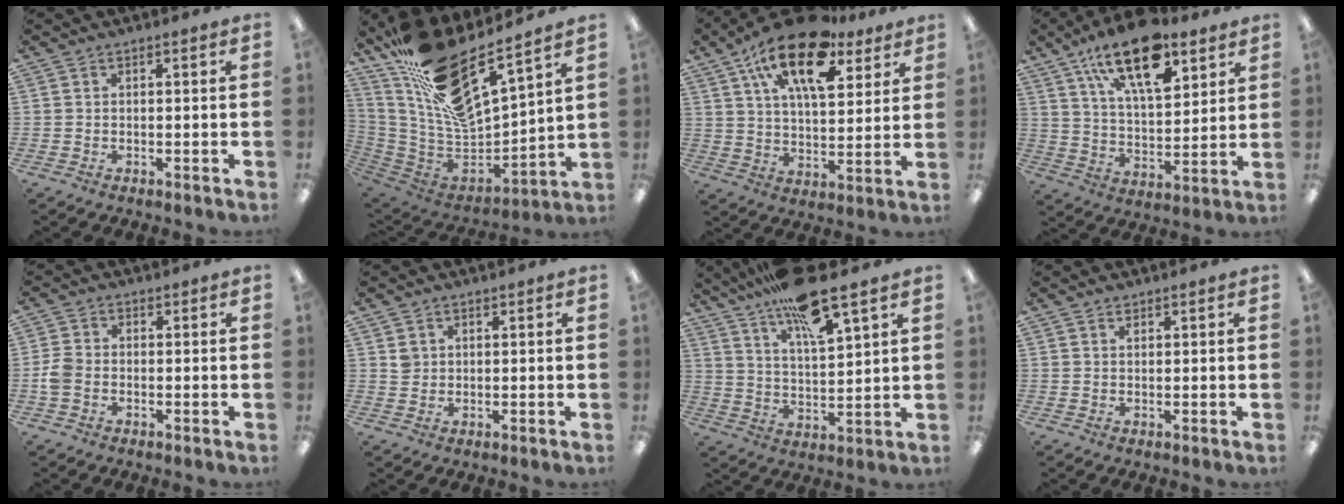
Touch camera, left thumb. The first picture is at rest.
{"total": 20.2, "force": [14.8, 5.6, 12.6], "torque": [-0.220, -0.110, 0.253]}
{"total": 15.8, "force": [9.1, 7.4, 10.6], "torque": [-0.159, -0.037, 0.152]}
{"total": 19.1, "force": [11.8, 8.4, 12.4], "torque": [-0.201, -0.051, 0.200]}
{"total": 4.3, "force": [-0.9, 3.2, 2.6], "torque": [-0.058, 0.007, -0.017]}
{"total": 2.3, "force": [1.2, 2.0, 0.3], "torque": [-0.001, -0.001, 0.021]}
{"total": 15.4, "force": [11.6, 3.2, 9.6], "torque": [-0.174, -0.058, 0.193]}
{"total": 0.9, "force": [0.9, 0.4, 0.1], "torque": [-0.003, 0.000, 0.017]}